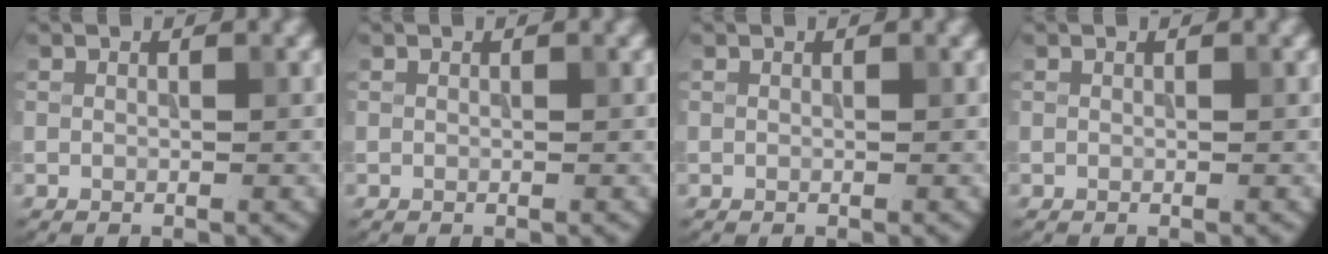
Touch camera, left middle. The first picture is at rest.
{"total": 0.0}
{"total": 0.0}
{"total": 0.0}